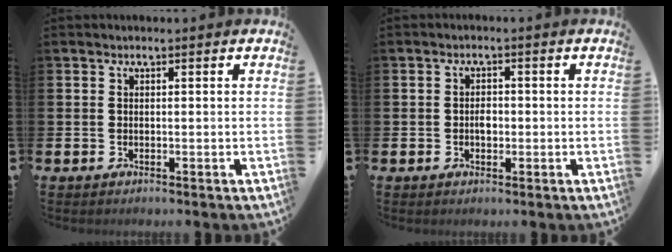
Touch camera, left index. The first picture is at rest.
{"total": 1.8, "force": [-0.2, 1.2, 1.3], "torque": [-0.013, 0.003, -0.008]}